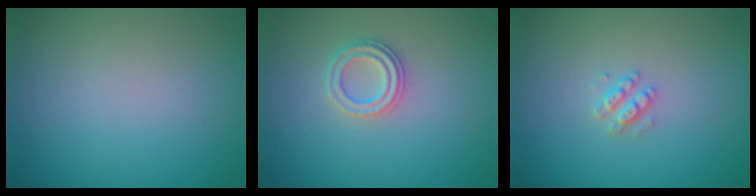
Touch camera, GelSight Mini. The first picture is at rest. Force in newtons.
{"total": 2.3, "press": 2.1, "slide": 0.8}
{"total": 1.6, "press": 1.6, "slide": 0.3}